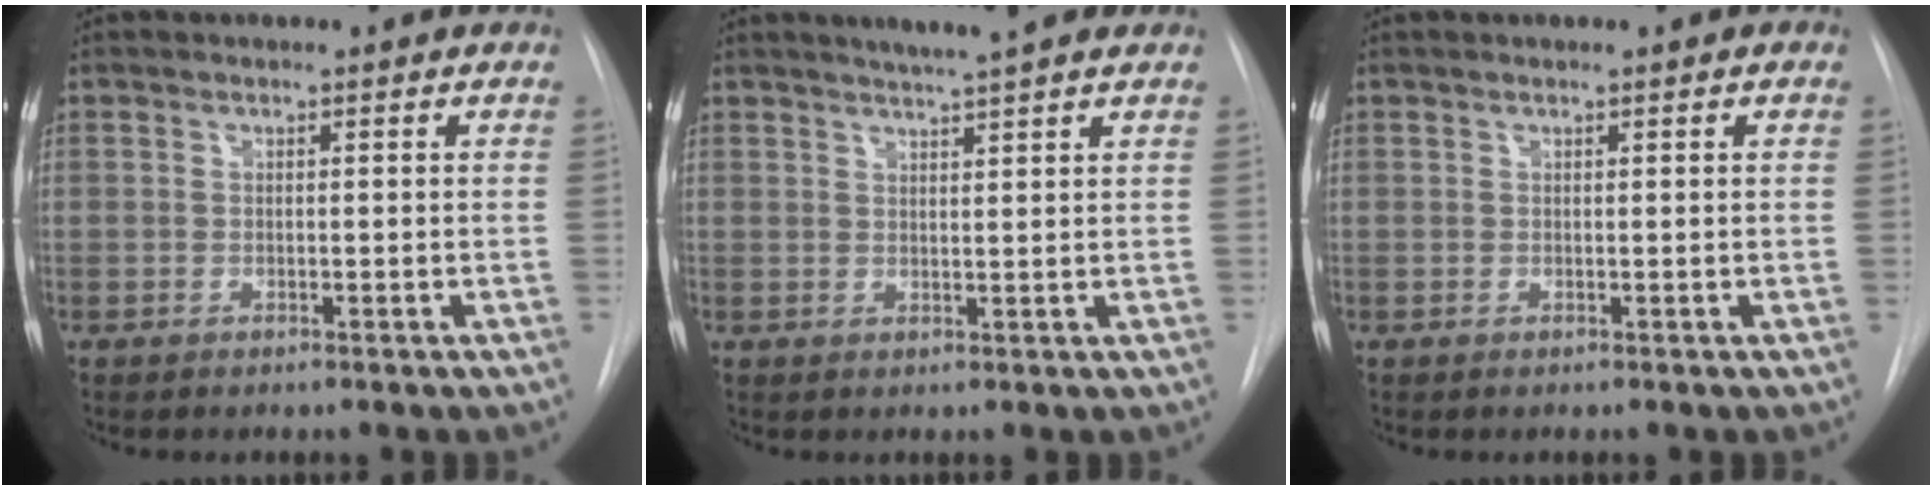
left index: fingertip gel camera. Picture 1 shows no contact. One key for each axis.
{"total": 6.1, "fx": 5.1, "fy": 0.2, "fz": 3.3, "tx": -0.052, "ty": 0.016, "tz": 0.070}
{"total": 0.8, "fx": 0.4, "fy": 0.0, "fz": 0.7, "tx": -0.009, "ty": 0.003, "tz": 0.004}